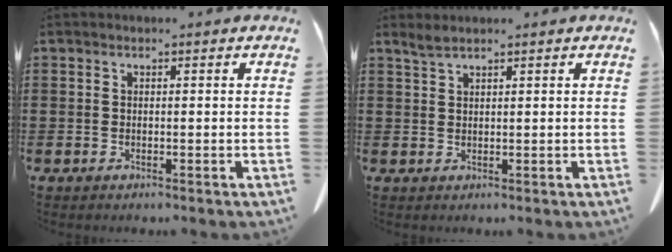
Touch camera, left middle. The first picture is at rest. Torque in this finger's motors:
{"motor_torque": [-0.10, 0.01, 0.04, 0.02]}